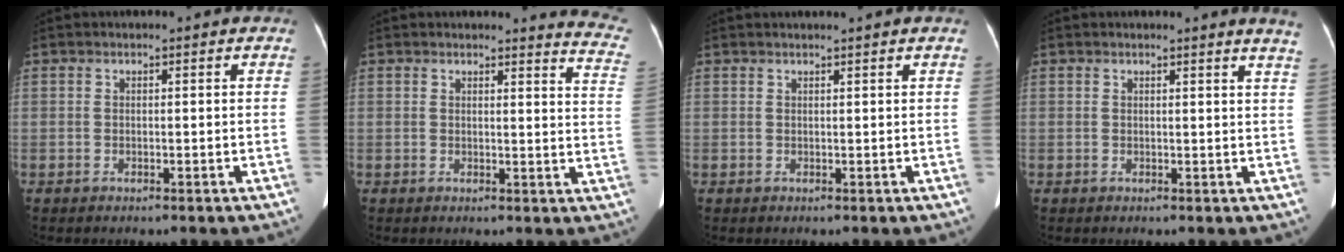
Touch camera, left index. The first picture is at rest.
{"total": 8.2, "force": [8.1, 0.3, 1.1], "torque": [0.010, -0.084, 0.050]}
{"total": 1.5, "force": [1.3, -0.5, 0.7], "torque": [-0.013, 0.010, 0.030]}
{"total": 4.0, "force": [3.6, -0.6, 1.6], "torque": [-0.018, -0.017, 0.017]}